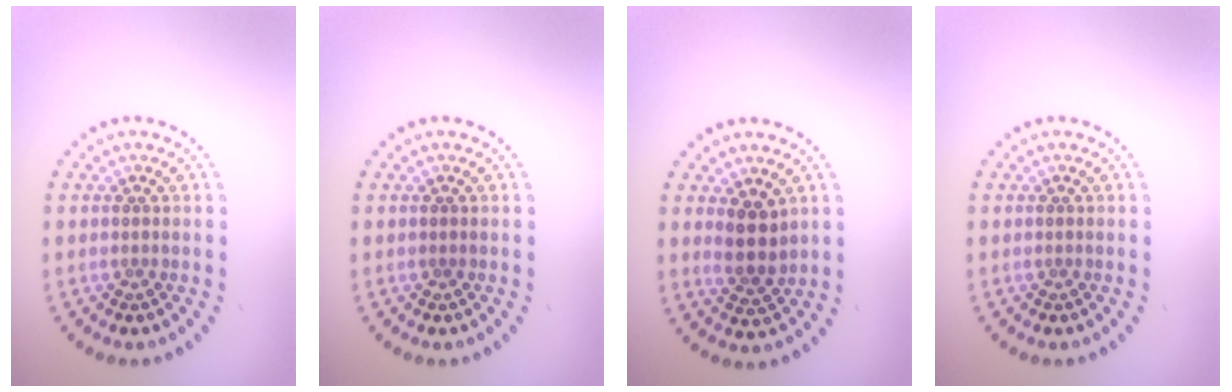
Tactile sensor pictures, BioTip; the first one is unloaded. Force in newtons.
{"total": 0.0}
{"total": 2.8, "press": 2.5, "slide": 1.2}
{"total": 0.0}